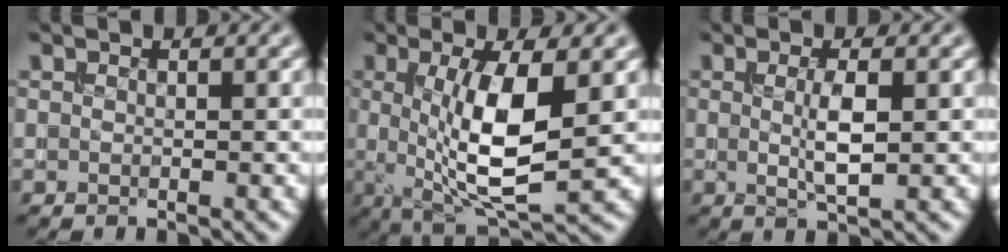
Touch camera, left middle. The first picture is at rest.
{"total": 7.9, "force": [0.2, 2.2, 7.6], "torque": [-0.137, -0.012, 0.009]}
{"total": 2.5, "force": [0.0, 0.4, 2.5], "torque": [-0.049, 0.000, 0.002]}